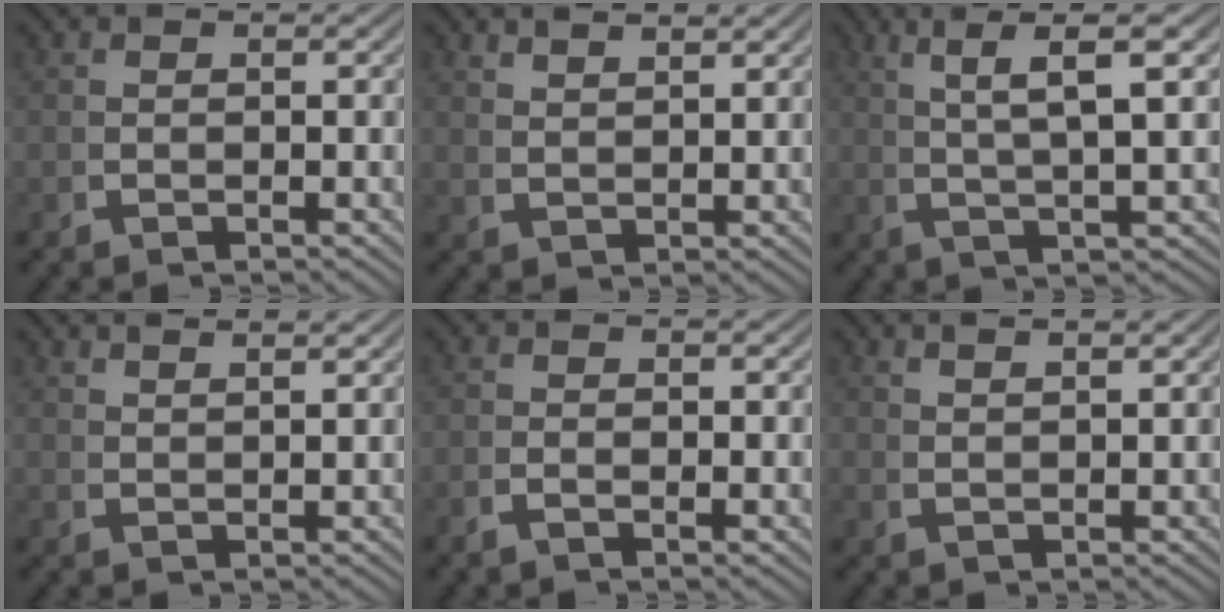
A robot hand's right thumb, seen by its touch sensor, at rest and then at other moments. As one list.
[{"total": 2.8, "force": [2.7, -0.2, 0.6], "torque": [-0.002, 0.009, 0.058]}, {"total": 8.1, "force": [3.8, 1.7, 6.9], "torque": [-0.100, 0.024, 0.057]}, {"total": 2.9, "force": [2.8, -0.4, 0.7], "torque": [-0.004, 0.010, 0.054]}, {"total": 0.9, "force": [-0.4, 0.0, 0.8], "torque": [-0.013, -0.001, -0.009]}, {"total": 2.2, "force": [2.1, -0.3, 0.8], "torque": [-0.009, 0.009, 0.043]}]